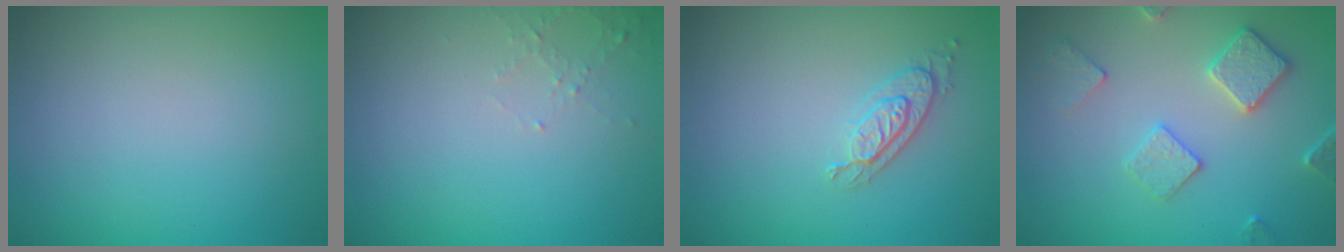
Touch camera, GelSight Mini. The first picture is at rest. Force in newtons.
{"total": 1.1, "press": 1.0, "slide": 0.4}
{"total": 2.0, "press": 1.8, "slide": 0.9}
{"total": 3.2, "press": 3.2, "slide": 0.6}